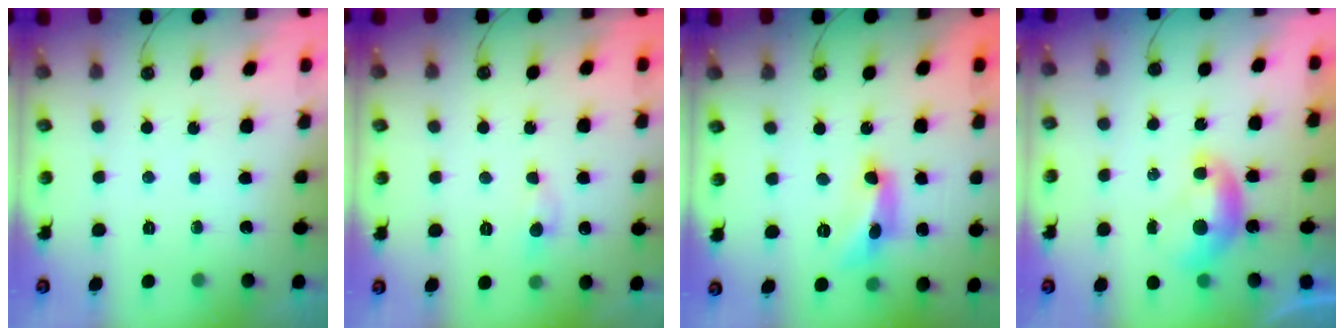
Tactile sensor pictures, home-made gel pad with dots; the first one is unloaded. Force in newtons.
{"total": 0.7, "press": 0.5, "slide": 0.6}
{"total": 8.6, "press": 8.6, "slide": 0.4}
{"total": 0.0}